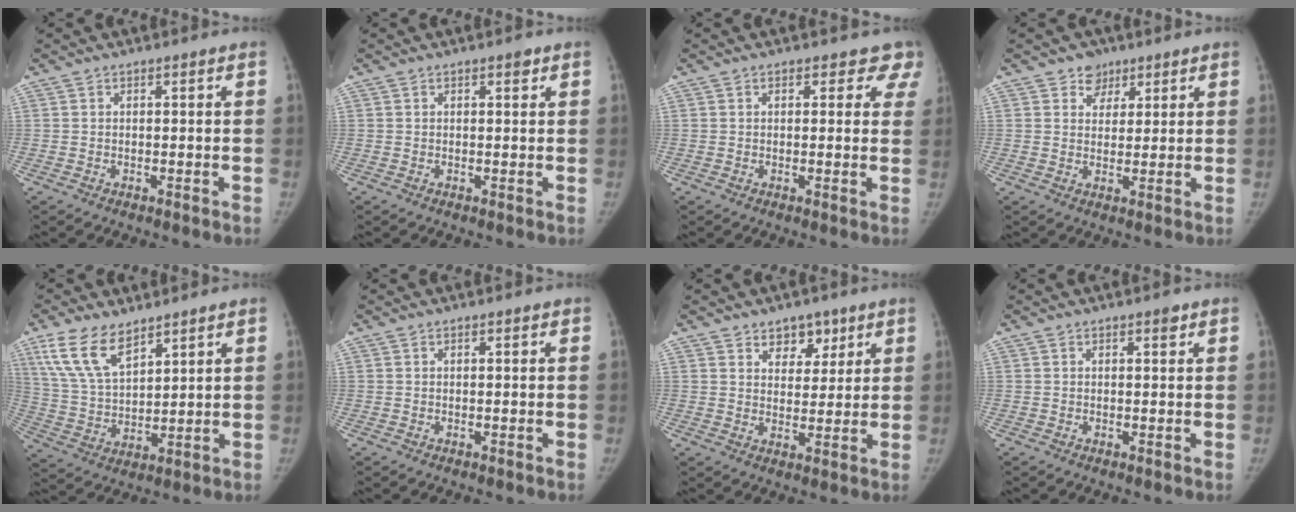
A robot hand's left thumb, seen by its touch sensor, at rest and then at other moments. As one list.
[{"total": 1.1, "force": [0.7, 0.5, 0.7], "torque": [-0.003, -0.001, 0.007]}, {"total": 4.1, "force": [3.3, 2.2, 0.9], "torque": [0.032, -0.011, 0.017]}, {"total": 3.8, "force": [2.3, 3.0, 0.4], "torque": [0.022, -0.011, 0.032]}, {"total": 11.4, "force": [7.4, 5.2, 6.9], "torque": [-0.119, -0.029, 0.157]}, {"total": 0.0}, {"total": 5.7, "force": [3.6, 3.8, 2.1], "torque": [0.008, -0.022, 0.057]}, {"total": 1.1, "force": [0.7, 0.4, 0.7], "torque": [-0.005, -0.002, 0.009]}]